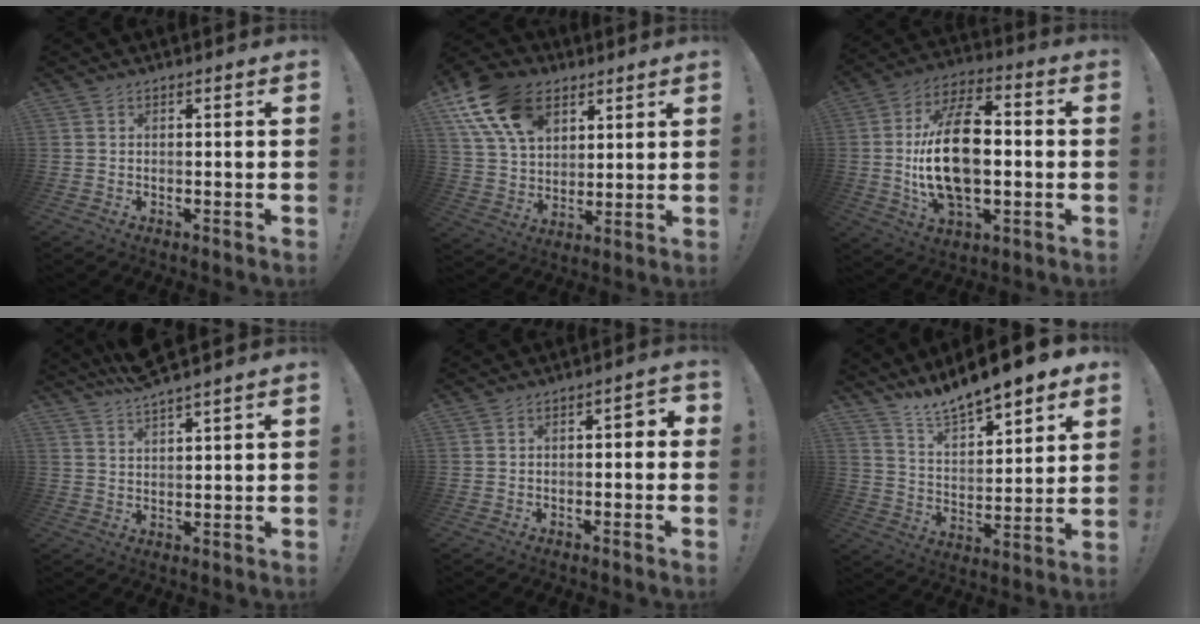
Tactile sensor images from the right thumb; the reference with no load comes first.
{"total": 18.1, "force": [9.1, 12.1, 9.9], "torque": [-0.176, -0.038, 0.172]}
{"total": 21.2, "force": [-0.6, 11.9, 17.6], "torque": [-0.313, 0.000, -0.013]}
{"total": 5.8, "force": [5.3, -0.2, 2.2], "torque": [-0.045, -0.029, 0.095]}
{"total": 2.6, "force": [-1.7, 1.0, 1.8], "torque": [-0.024, 0.007, -0.033]}
{"total": 11.1, "force": [10.5, 1.7, 3.2], "torque": [-0.067, -0.095, 0.185]}